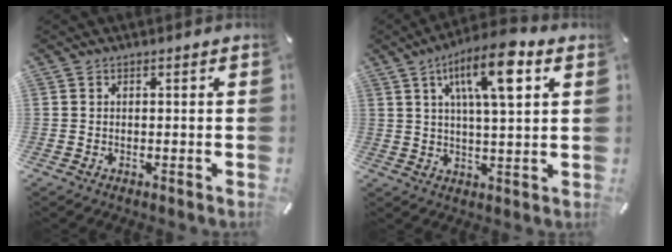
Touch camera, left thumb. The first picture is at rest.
{"total": 13.3, "force": [5.8, 3.6, 11.4], "torque": [-0.192, -0.007, 0.094]}